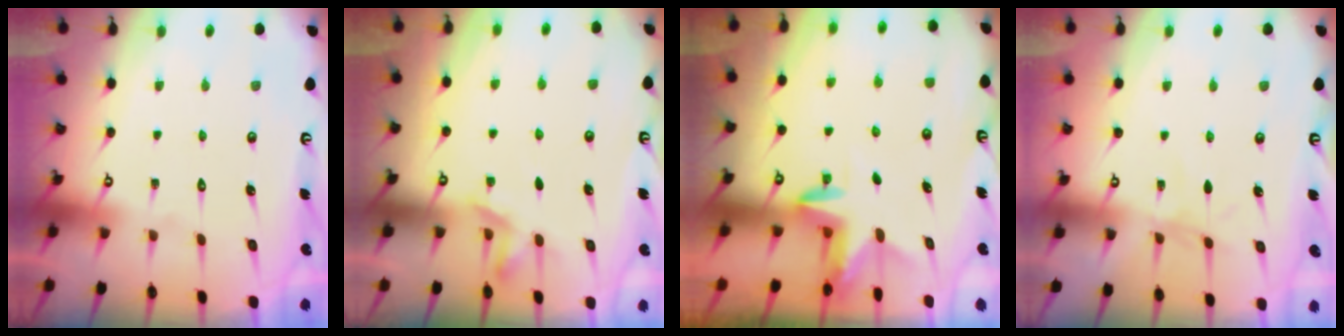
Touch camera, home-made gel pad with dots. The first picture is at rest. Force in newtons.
{"total": 2.7, "press": 2.3, "slide": 1.5}
{"total": 3.2, "press": 3.2, "slide": 0.3}
{"total": 2.6, "press": 2.6, "slide": 0.4}